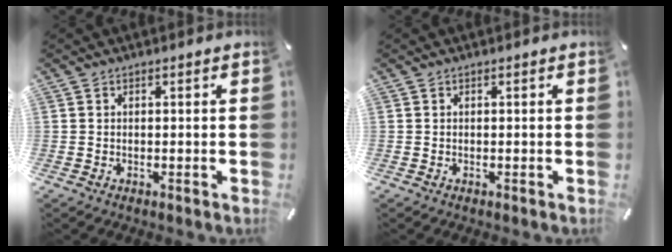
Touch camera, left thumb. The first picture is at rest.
{"total": 0.0}